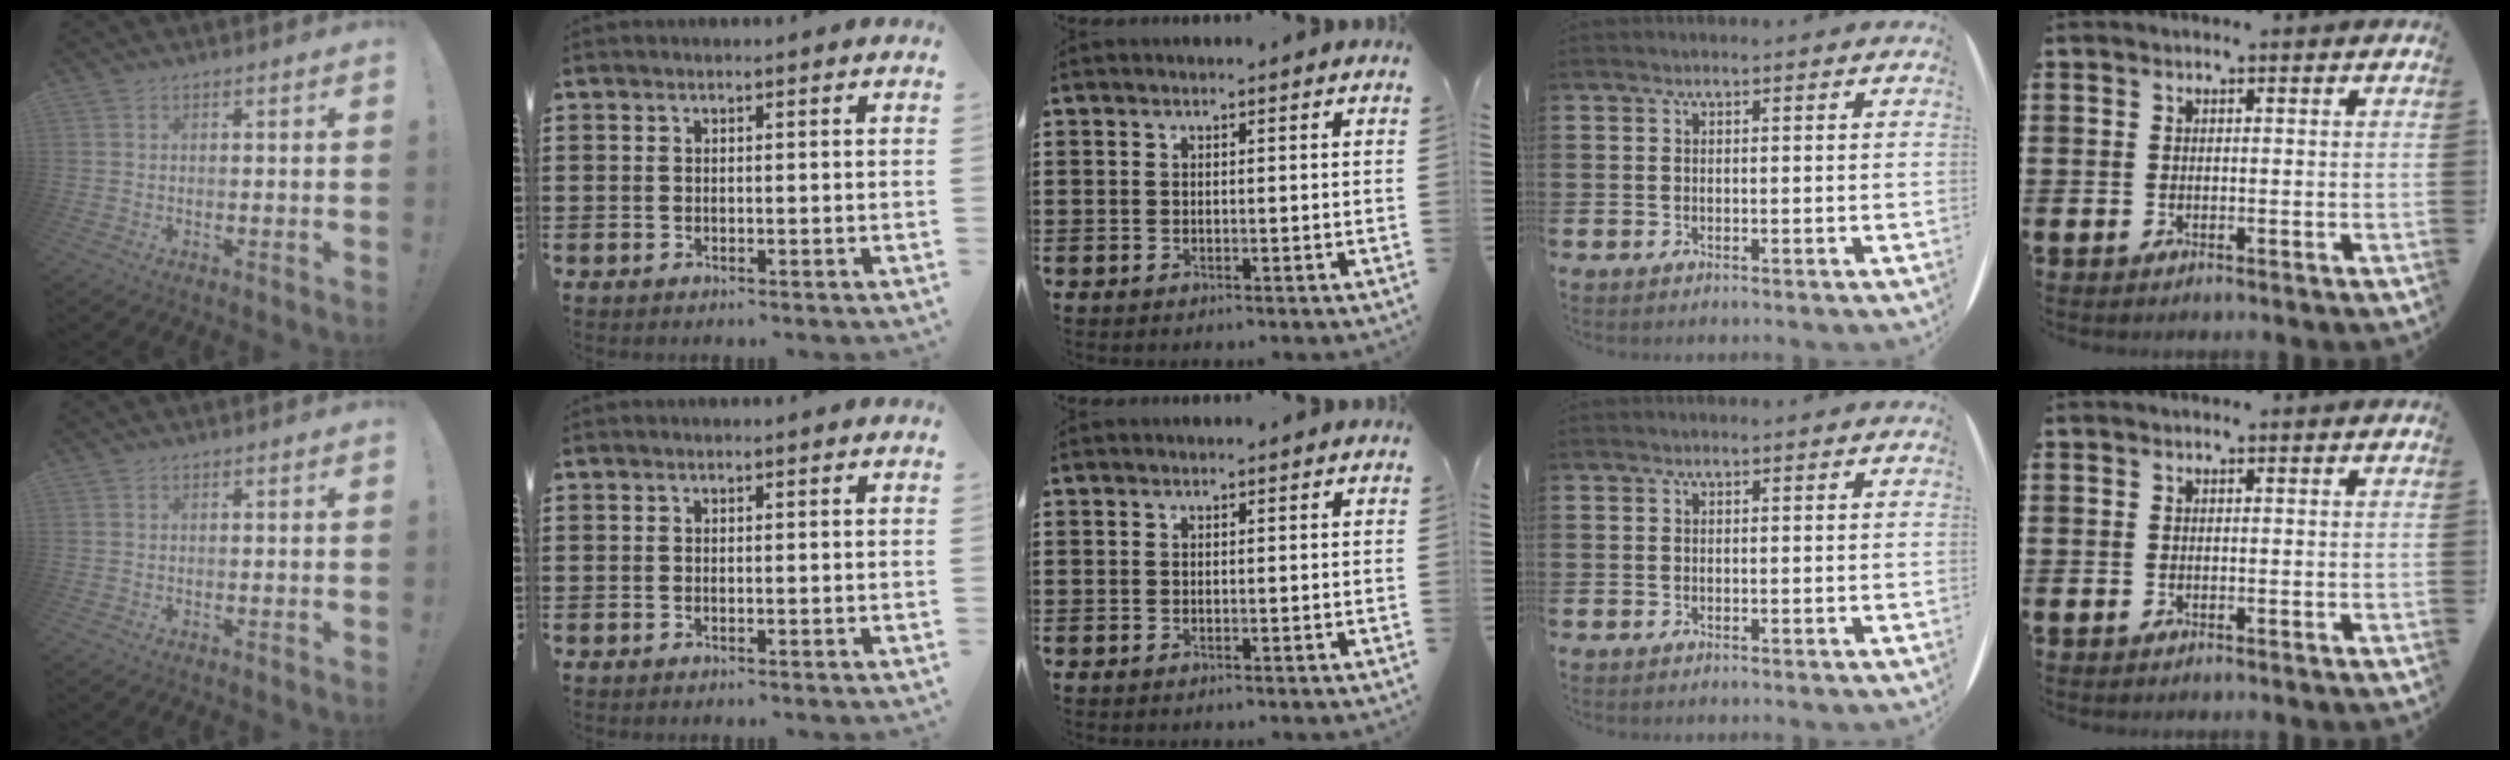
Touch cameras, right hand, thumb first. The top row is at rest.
{}